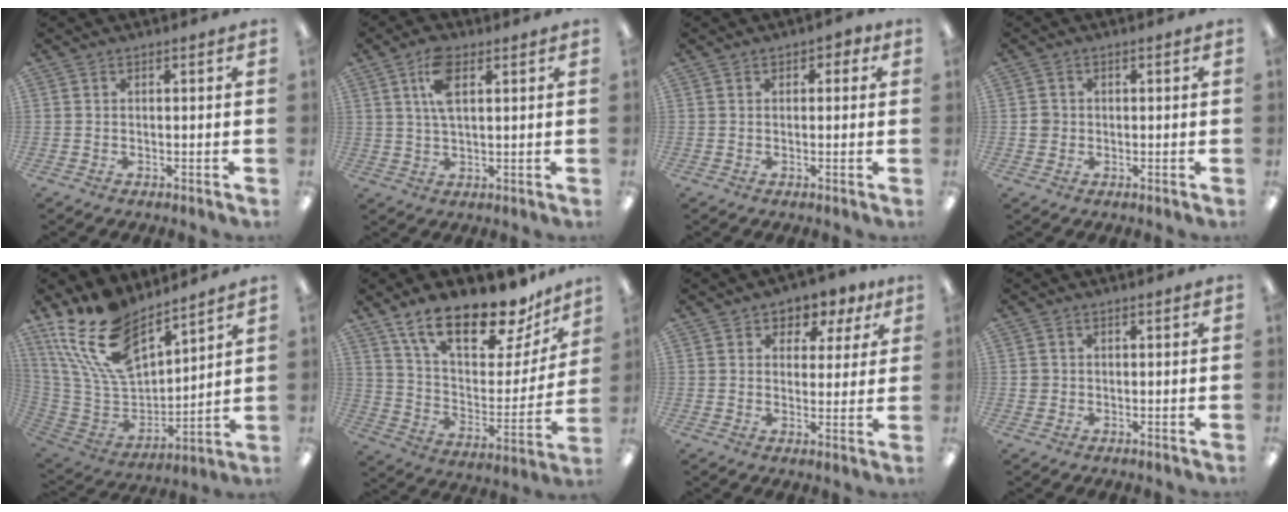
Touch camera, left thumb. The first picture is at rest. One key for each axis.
{"total": 7.8, "fx": 3.5, "fy": 3.6, "fz": 6.0, "tx": -0.120, "ty": 0.006, "tz": 0.061}
{"total": 1.7, "fx": 0.6, "fy": 1.2, "fz": 0.9, "tx": -0.012, "ty": 0.003, "tz": 0.009}
{"total": 2.3, "fx": -0.1, "fy": 2.3, "fz": 0.5, "tx": -0.010, "ty": 0.005, "tz": -0.004}
{"total": 20.4, "fx": 14.0, "fy": 10.2, "fz": 10.8, "tx": -0.233, "ty": -0.078, "tz": 0.259}
{"total": 23.1, "fx": 17.5, "fy": 8.4, "fz": 12.7, "tx": -0.204, "ty": -0.113, "tz": 0.301}
{"total": 4.7, "fx": 2.9, "fy": 3.4, "fz": 1.5, "tx": -0.018, "ty": -0.017, "tz": 0.045}
{"total": 1.5, "fx": 0.0, "fy": 1.4, "fz": 0.2, "tx": -0.005, "ty": 0.005, "tz": -0.001}